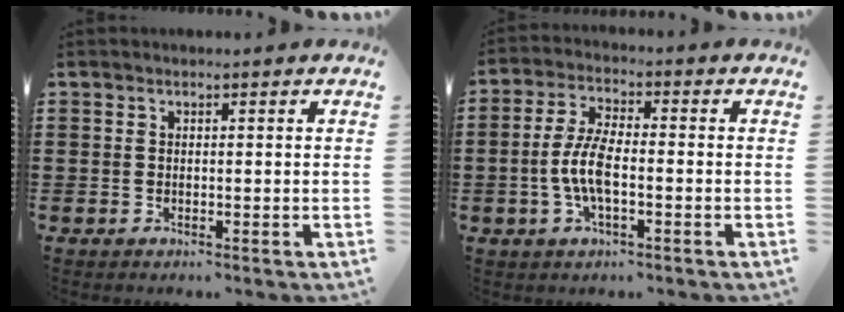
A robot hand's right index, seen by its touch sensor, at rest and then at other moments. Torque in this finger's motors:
{"motor_torque": [2.14, 0.00, 0.21, 0.21]}